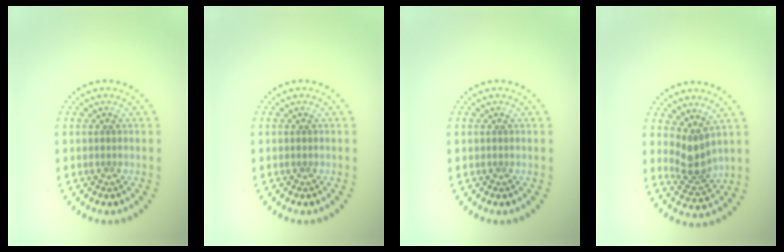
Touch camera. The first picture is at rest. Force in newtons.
{"total": 0.0}
{"total": 0.0}
{"total": 2.8, "press": 2.2, "slide": 1.8}